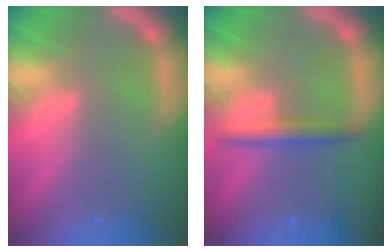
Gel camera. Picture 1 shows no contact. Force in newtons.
{"total": 2.4}